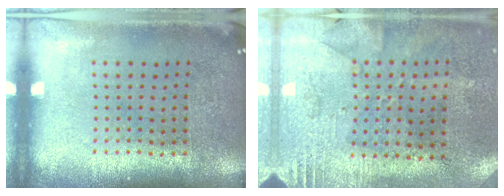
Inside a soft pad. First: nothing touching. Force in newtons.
{"total": 2.8, "press": 2.2, "slide": 1.7}